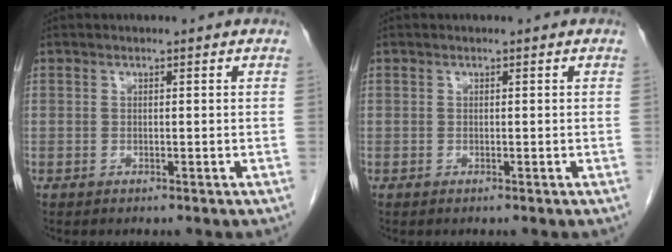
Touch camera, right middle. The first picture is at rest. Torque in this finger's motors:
{"motor_torque": [-0.27, -0.01, 0.03, 0.01]}